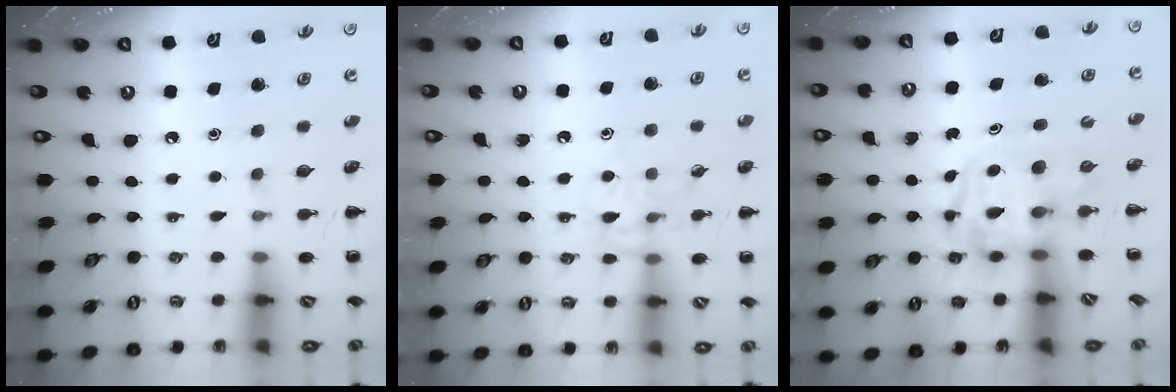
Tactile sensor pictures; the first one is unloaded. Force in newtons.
{"total": 9.8, "press": 9.8, "slide": 1.1}
{"total": 3.3, "press": 3.2, "slide": 0.6}